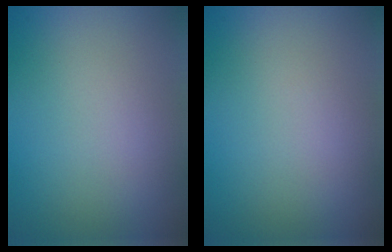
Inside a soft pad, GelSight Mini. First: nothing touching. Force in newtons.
{"total": 0.0}